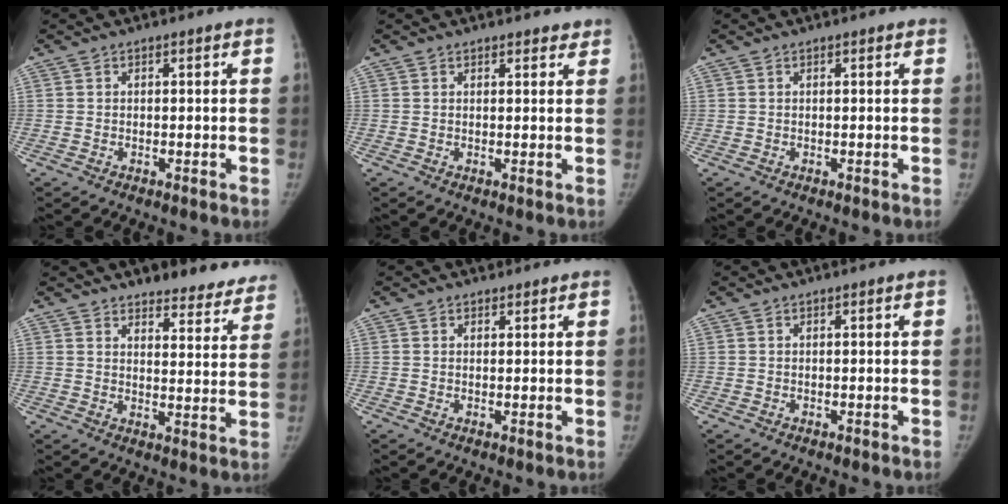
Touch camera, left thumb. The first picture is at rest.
{"total": 2.0, "force": [1.7, 0.9, 0.3], "torque": [0.016, -0.006, 0.015]}
{"total": 0.0}
{"total": 13.7, "force": [12.2, 4.8, 4.0], "torque": [0.011, -0.074, 0.133]}
{"total": 1.0, "force": [0.7, 0.7, -0.1], "torque": [0.010, -0.004, 0.005]}
{"total": 0.0}